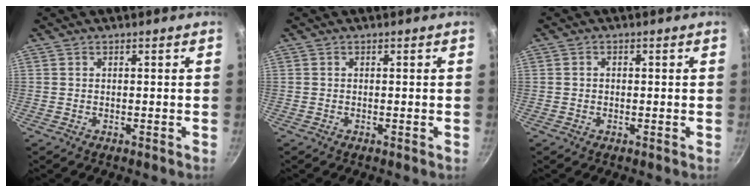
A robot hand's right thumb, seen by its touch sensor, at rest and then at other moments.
{"total": 0.0}
{"total": 1.0, "force": [-0.1, 0.8, 0.5], "torque": [-0.008, 0.005, -0.003]}